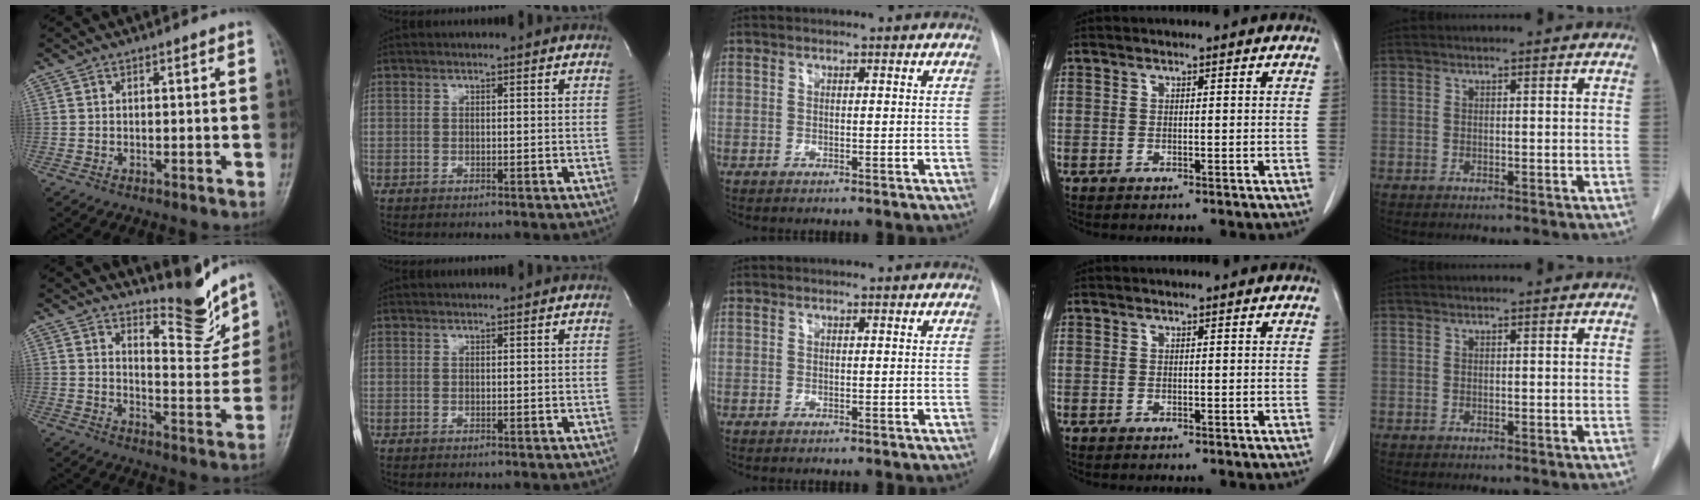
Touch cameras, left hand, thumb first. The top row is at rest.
{"thumb": {"total": 8.9, "force": [8.0, 2.0, 3.3], "torque": [-0.020, -0.078, 0.125]}, "index": {"total": 0.7, "force": [0.7, -0.2, 0.0], "torque": [-0.004, 0.010, 0.014]}}